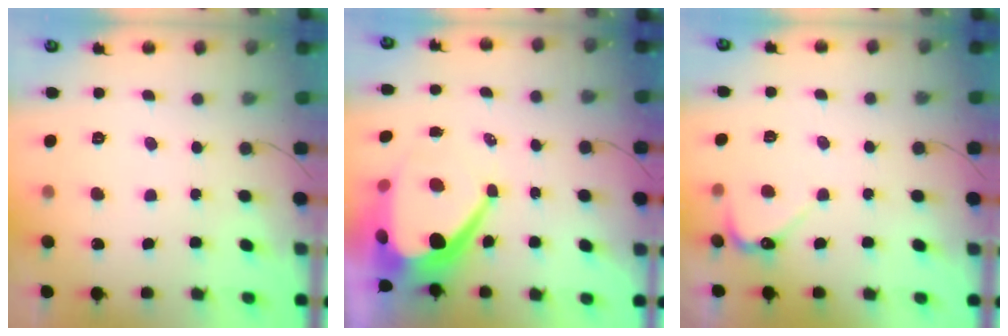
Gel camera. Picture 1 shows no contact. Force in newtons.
{"total": 14.3, "press": 14.2, "slide": 1.1}
{"total": 3.4, "press": 3.4, "slide": 0.3}